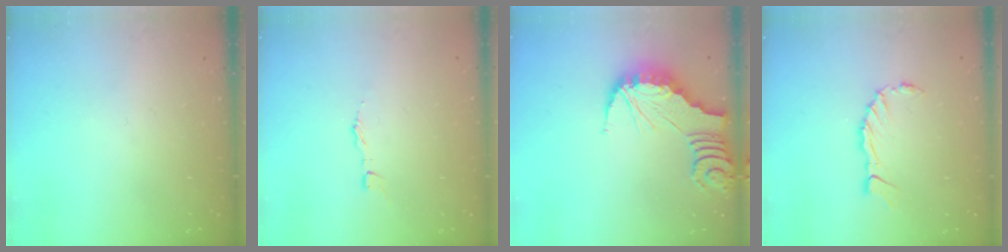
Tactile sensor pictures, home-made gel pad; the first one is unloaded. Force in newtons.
{"total": 3.5, "press": 3.5, "slide": 0.3}
{"total": 2.2, "press": 2.2, "slide": 0.2}
{"total": 3.8, "press": 3.8, "slide": 0.2}